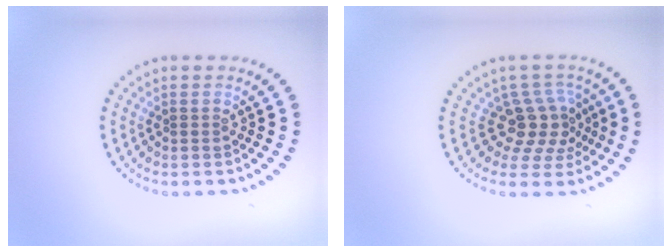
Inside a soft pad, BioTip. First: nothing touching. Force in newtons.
{"total": 3.7, "press": 2.8, "slide": 2.5}